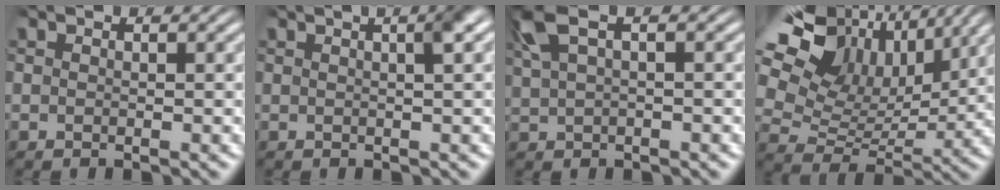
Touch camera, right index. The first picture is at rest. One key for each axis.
{"total": 3.4, "fx": 1.2, "fy": 0.6, "fz": 3.1, "tx": -0.030, "ty": 0.014, "tz": 0.014}
{"total": 4.2, "fx": 2.1, "fy": 1.9, "fz": 3.1, "tx": -0.077, "ty": 0.011, "tz": 0.041}
{"total": 12.8, "fx": 4.6, "fy": 8.4, "fz": 8.5, "tx": -0.166, "ty": -0.009, "tz": 0.072}